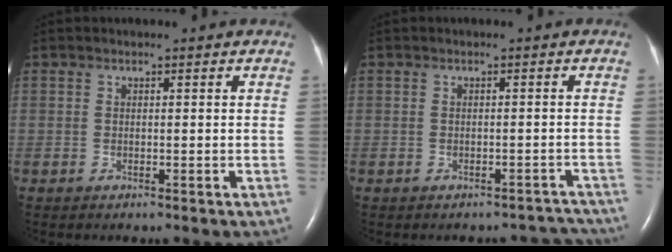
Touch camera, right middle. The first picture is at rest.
{"total": 4.2, "force": [-3.9, 1.6, -0.4], "torque": [0.017, 0.017, -0.036]}